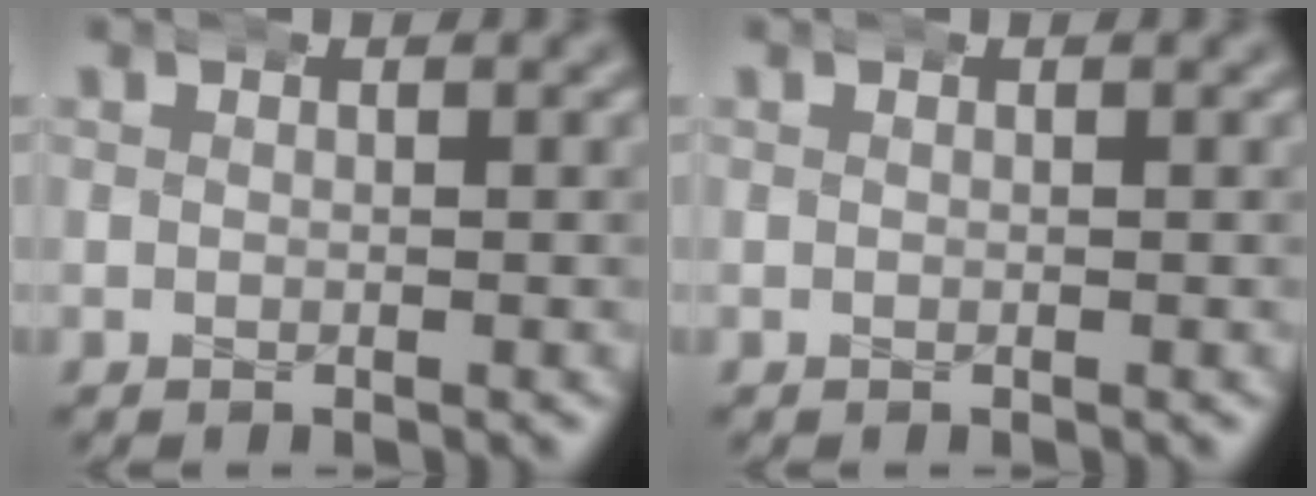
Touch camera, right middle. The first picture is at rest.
{"total": 0.0}